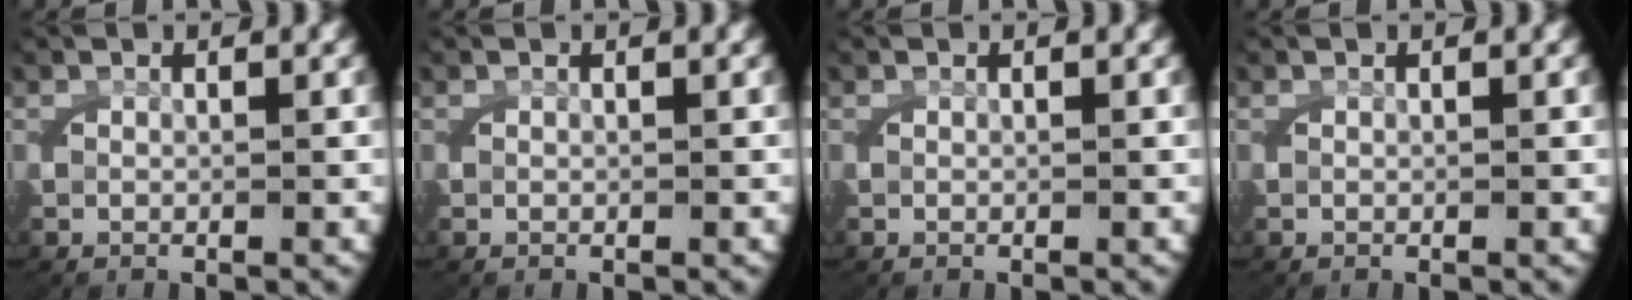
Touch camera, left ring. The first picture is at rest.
{"total": 0.0}
{"total": 0.0}
{"total": 0.0}